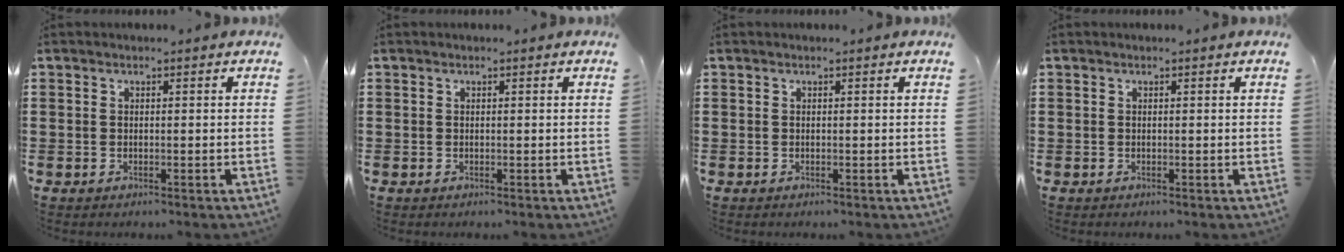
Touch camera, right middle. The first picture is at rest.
{"total": 0.0}
{"total": 0.0}
{"total": 0.0}